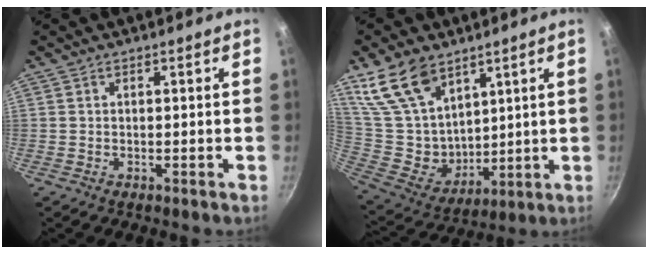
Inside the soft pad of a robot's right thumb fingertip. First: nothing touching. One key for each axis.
{"total": 17.0, "fx": 10.4, "fy": 10.7, "fz": 8.2, "tx": -0.122, "ty": -0.058, "tz": 0.220}